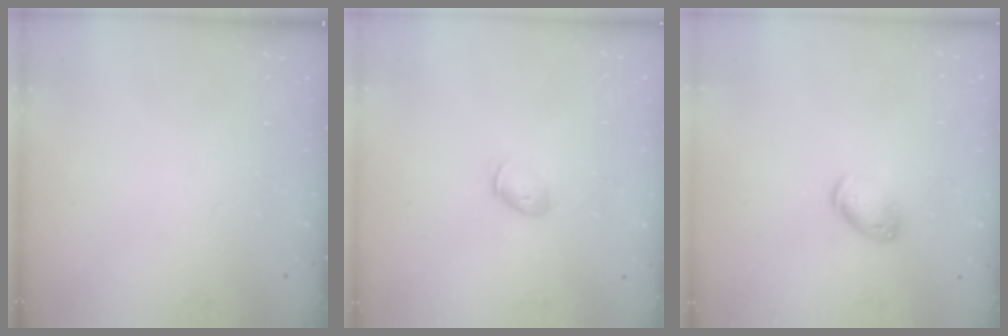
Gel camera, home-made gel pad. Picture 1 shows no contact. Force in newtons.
{"total": 5.5, "press": 5.4, "slide": 1.1}
{"total": 7.9, "press": 7.8, "slide": 1.1}